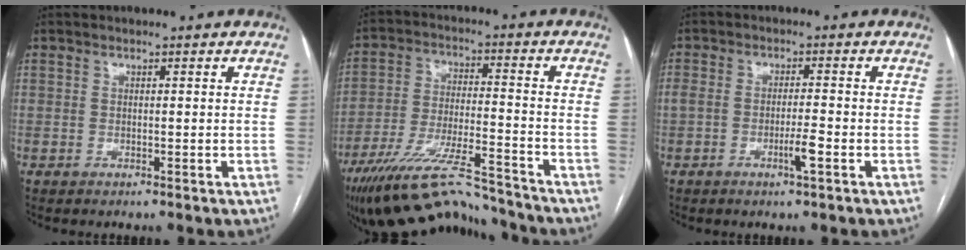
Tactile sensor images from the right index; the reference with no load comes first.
{"total": 18.2, "force": [-15.8, 2.0, 8.8], "torque": [-0.170, -0.010, -0.271]}
{"total": 3.9, "force": [-1.6, 0.4, 3.5], "torque": [-0.068, 0.000, -0.029]}